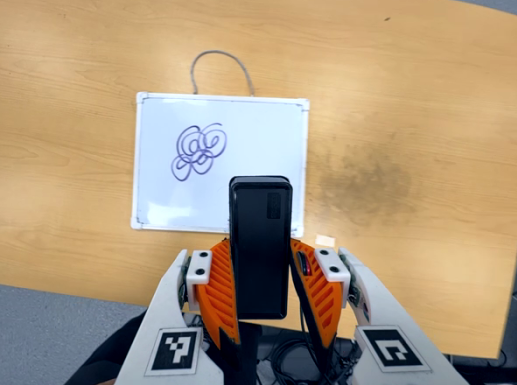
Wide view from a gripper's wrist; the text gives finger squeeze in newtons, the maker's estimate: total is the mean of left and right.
{"total": 3.7, "left": 2.4, "right": 5.0}